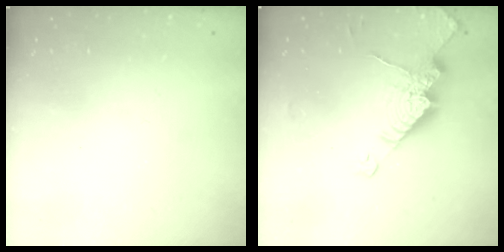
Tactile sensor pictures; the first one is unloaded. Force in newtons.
{"total": 14.6, "press": 14.5, "slide": 1.3}